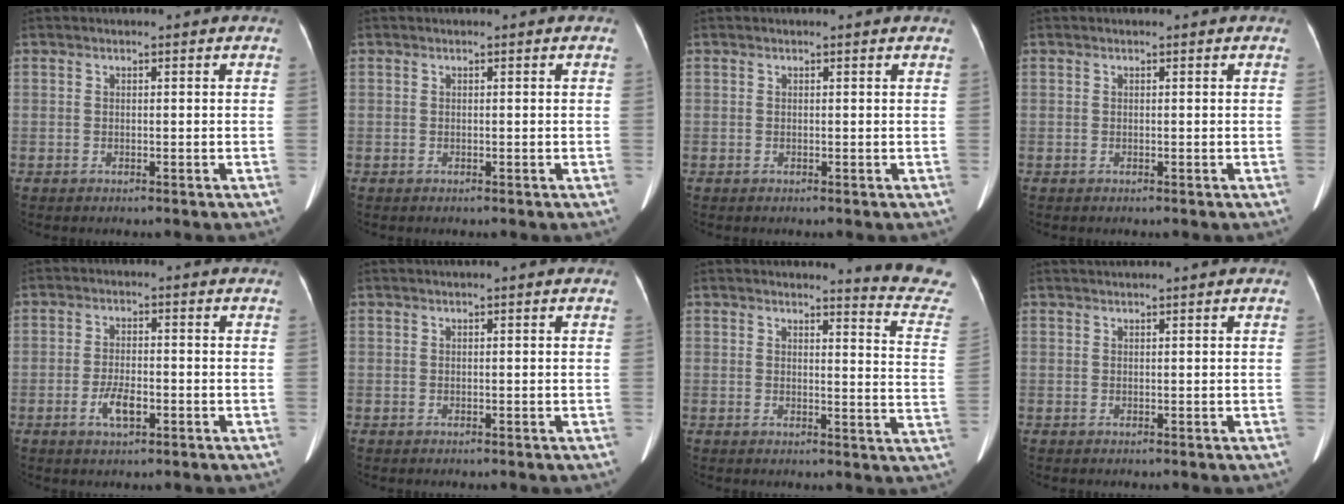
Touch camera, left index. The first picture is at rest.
{"total": 0.0}
{"total": 0.7, "force": [0.6, 0.0, 0.2], "torque": [-0.008, 0.002, 0.002]}
{"total": 0.0}
{"total": 4.0, "force": [-1.8, 1.4, 3.4], "torque": [-0.068, 0.000, -0.029]}
{"total": 0.0}
{"total": 10.6, "force": [10.5, -1.0, 0.8], "torque": [-0.003, -0.116, 0.089]}
{"total": 1.5, "force": [1.4, -0.5, 0.5], "torque": [-0.005, 0.018, 0.032]}